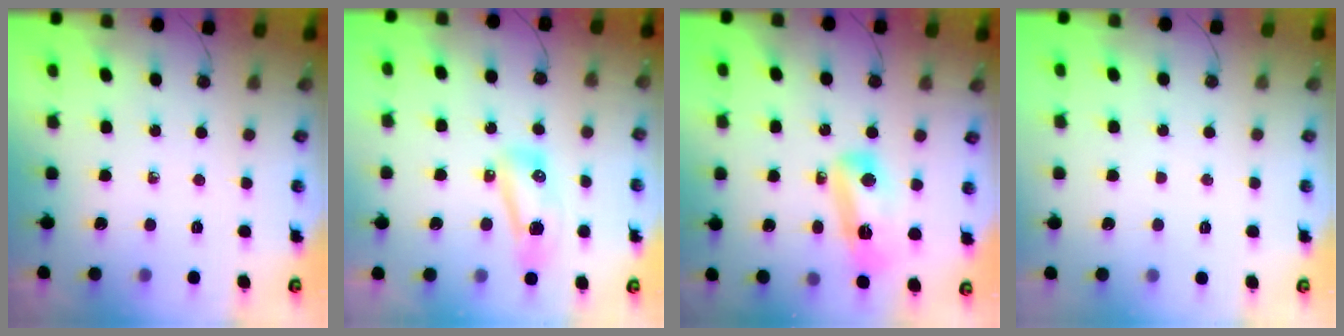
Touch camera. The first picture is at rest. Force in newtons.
{"total": 11.2, "press": 9.6, "slide": 5.7}
{"total": 12.1, "press": 11.2, "slide": 4.8}
{"total": 1.8, "press": 1.7, "slide": 0.6}